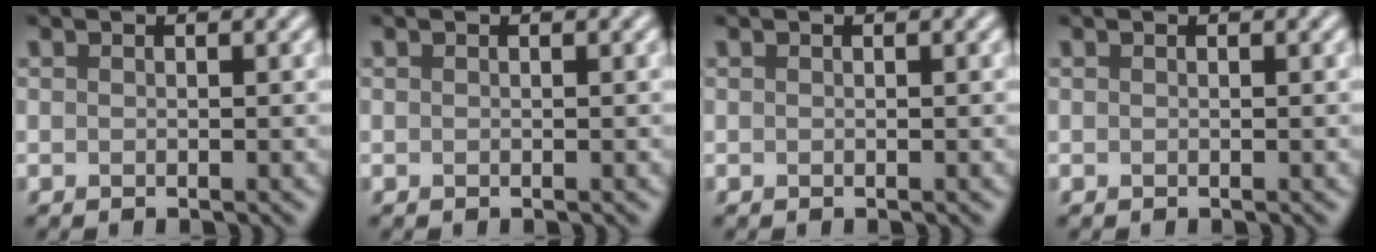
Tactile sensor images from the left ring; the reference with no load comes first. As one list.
[{"total": 0.0}, {"total": 0.0}, {"total": 0.0}]